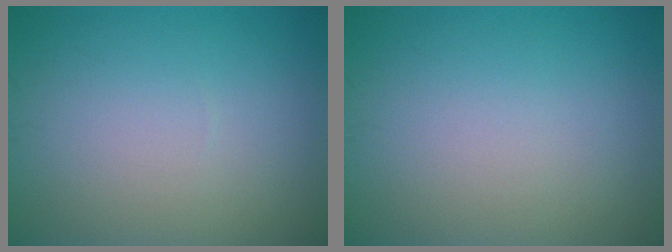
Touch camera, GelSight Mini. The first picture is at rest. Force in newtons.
{"total": 0.0}